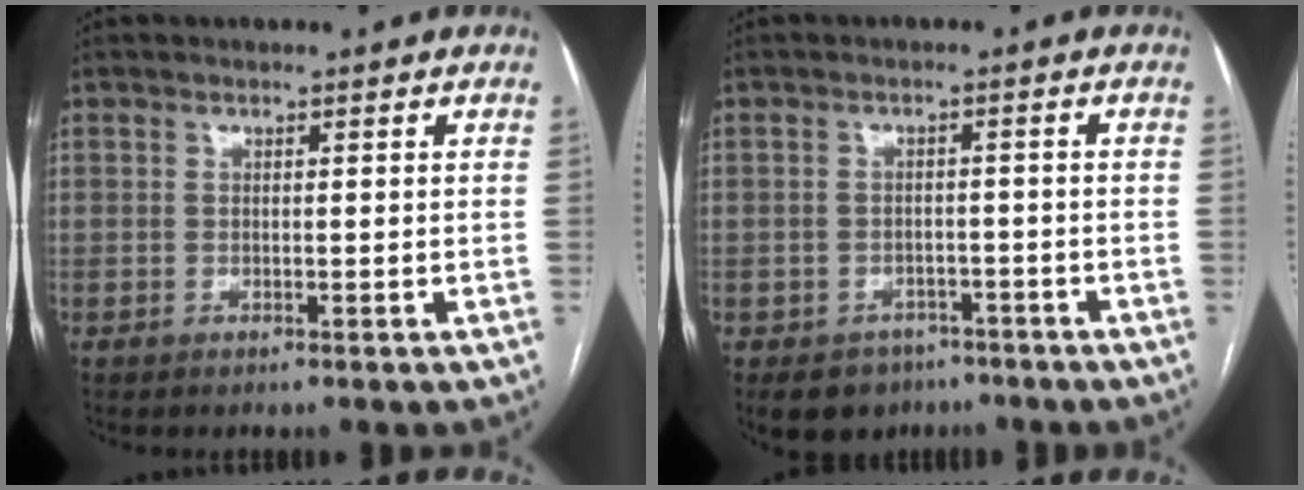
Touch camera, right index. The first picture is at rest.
{"total": 6.0, "force": [-4.1, 4.2, 1.1], "torque": [-0.012, 0.008, -0.054]}